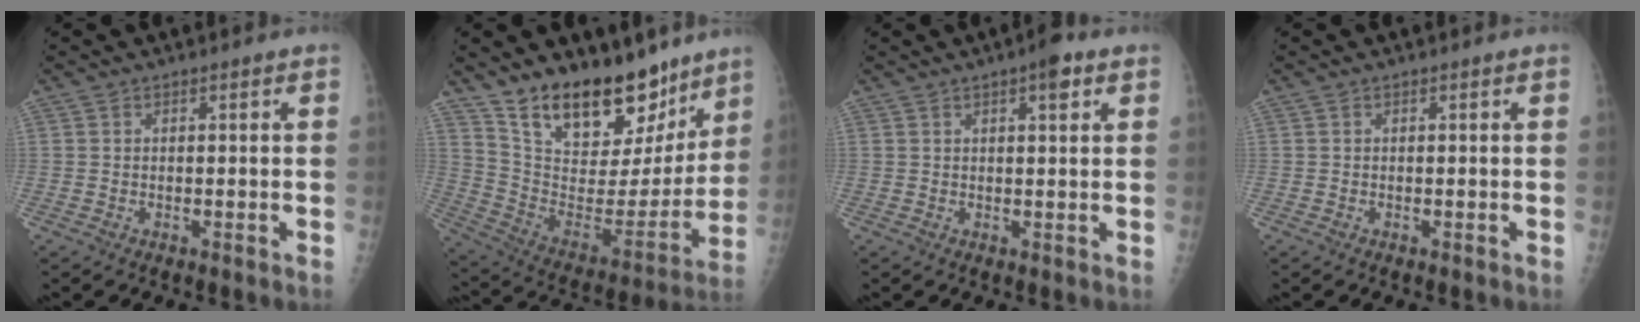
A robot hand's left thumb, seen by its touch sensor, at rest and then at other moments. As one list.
[{"total": 23.9, "force": [17.6, 10.9, 11.9], "torque": [-0.144, -0.091, 0.293]}, {"total": 4.0, "force": [2.1, 1.2, 3.2], "torque": [-0.039, -0.004, 0.024]}, {"total": 0.0}]